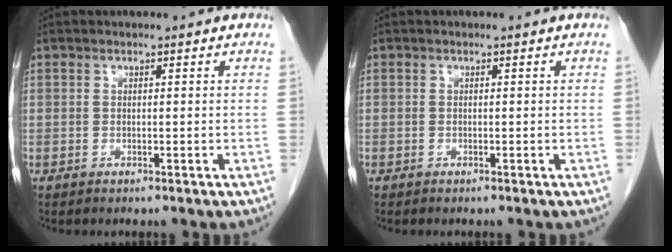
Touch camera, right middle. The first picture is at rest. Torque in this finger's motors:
{"motor_torque": [-0.32, -0.08, -0.42, -0.21]}